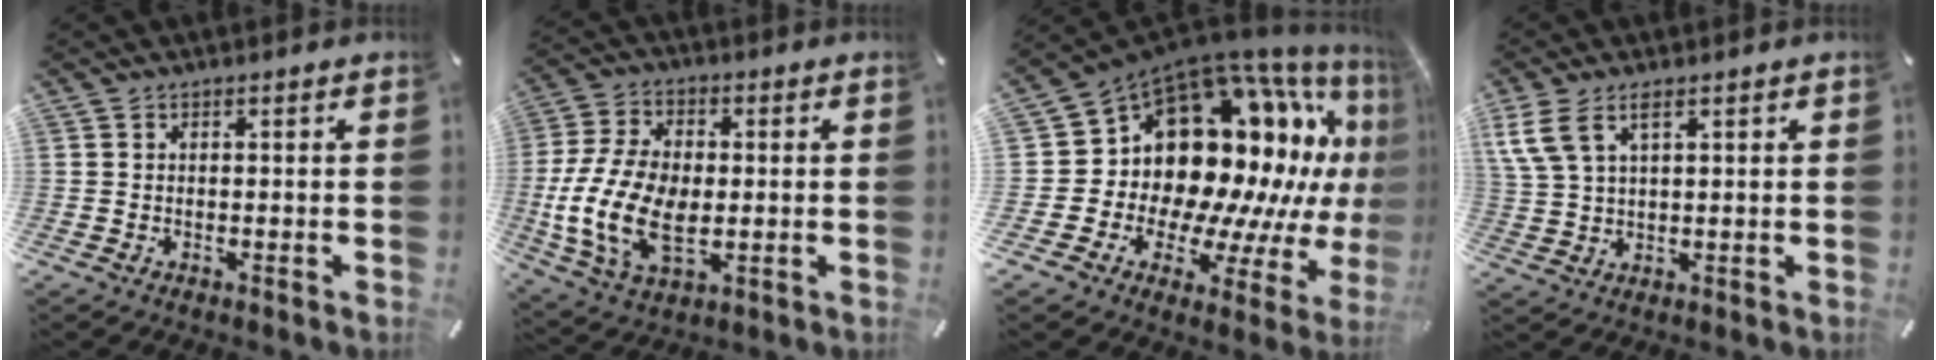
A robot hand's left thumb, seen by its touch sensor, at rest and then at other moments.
{"total": 15.7, "force": [-2.5, 10.4, 11.5], "torque": [-0.258, 0.007, -0.042]}
{"total": 17.6, "force": [8.0, 12.0, 9.9], "torque": [-0.107, -0.133, 0.167]}
{"total": 6.5, "force": [3.5, 3.3, 4.3], "torque": [-0.106, -0.006, 0.063]}